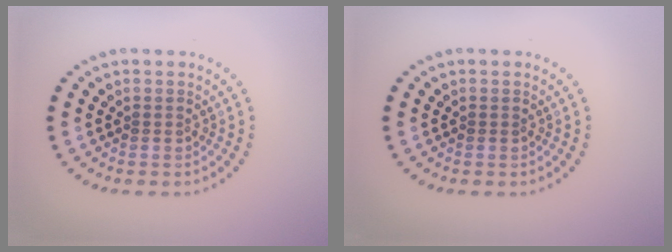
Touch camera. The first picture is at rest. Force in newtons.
{"total": 0.0}